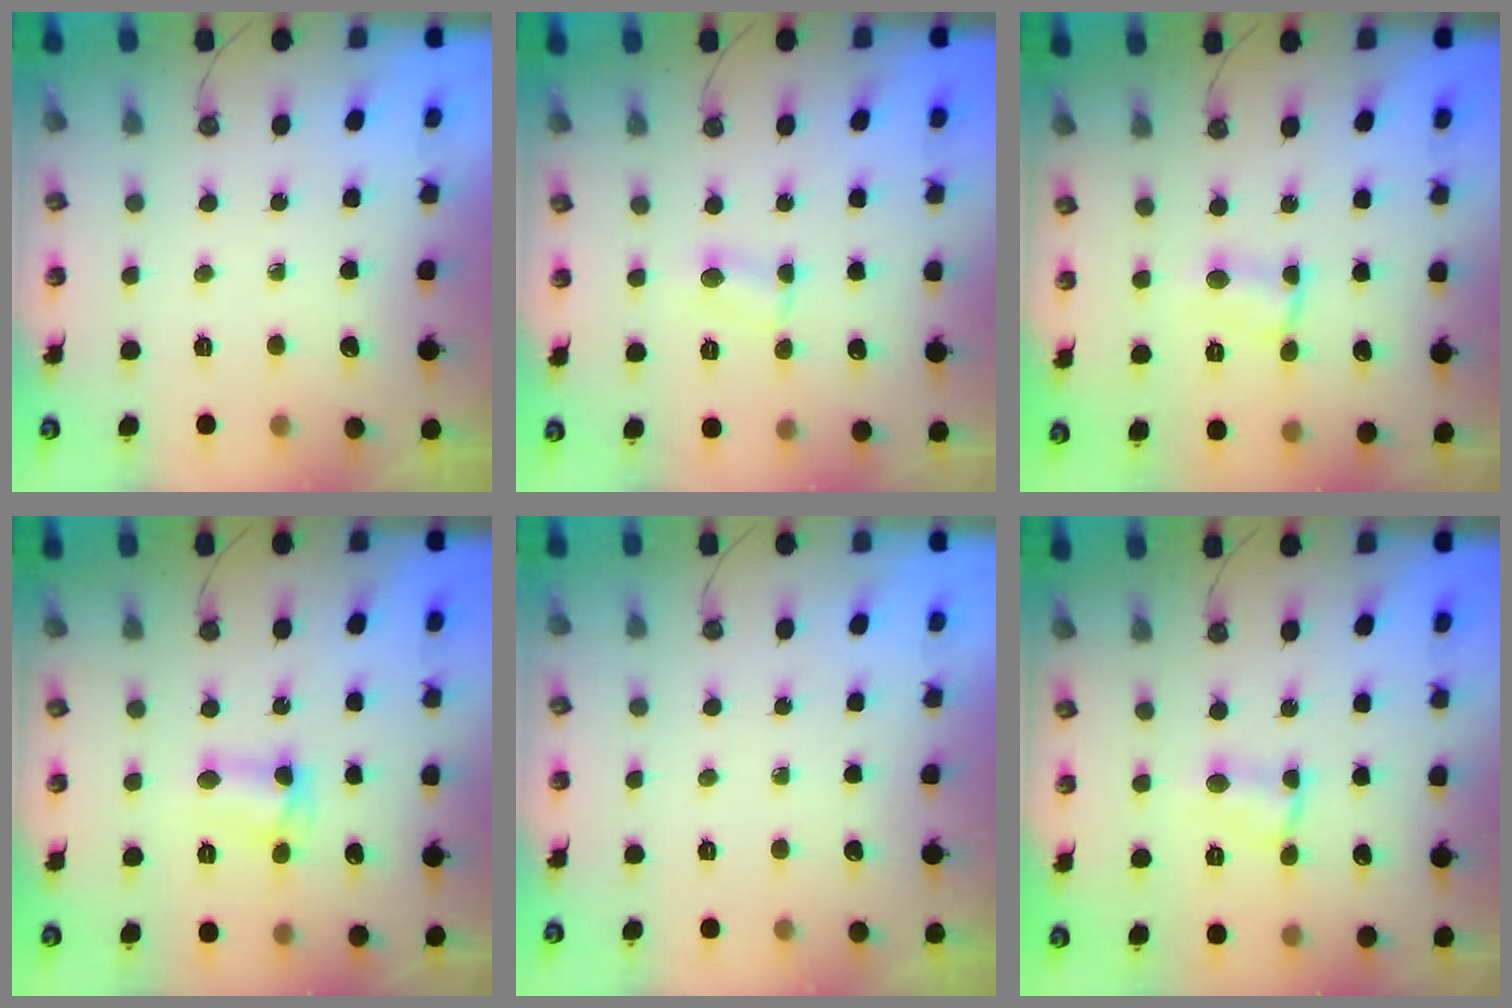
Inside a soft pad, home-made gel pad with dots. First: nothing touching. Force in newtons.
{"total": 2.9, "press": 2.9, "slide": 0.6}
{"total": 1.4, "press": 1.4, "slide": 0.1}
{"total": 5.3, "press": 5.2, "slide": 1.3}
{"total": 0.0}
{"total": 1.4, "press": 1.4, "slide": 0.1}